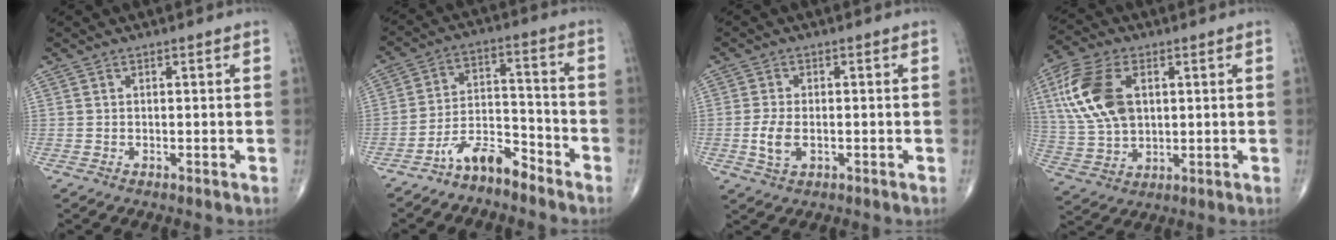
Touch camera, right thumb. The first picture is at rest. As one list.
[{"total": 7.9, "force": [-6.4, 2.7, 3.7], "torque": [-0.061, 0.069, -0.124]}, {"total": 4.6, "force": [-0.9, 2.6, 3.6], "torque": [-0.080, -0.003, -0.016]}, {"total": 15.3, "force": [4.0, 9.3, 11.5], "torque": [-0.237, 0.001, 0.081]}]